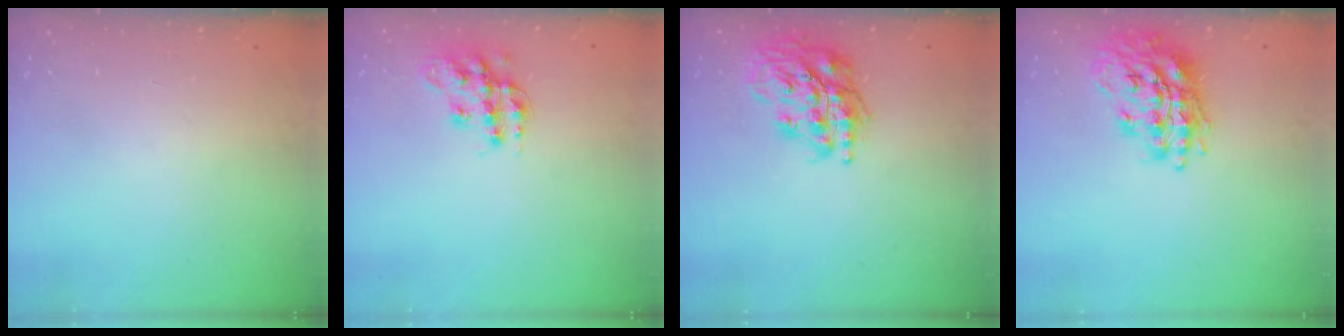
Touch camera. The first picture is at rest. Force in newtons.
{"total": 14.9, "press": 14.9, "slide": 0.9}
{"total": 18.3, "press": 18.1, "slide": 2.6}
{"total": 18.7, "press": 18.7, "slide": 1.8}